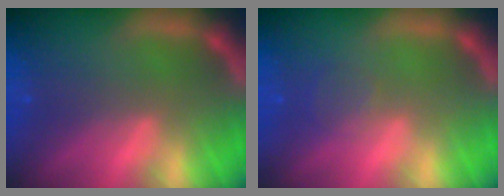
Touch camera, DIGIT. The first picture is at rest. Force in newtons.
{"total": 1.5}